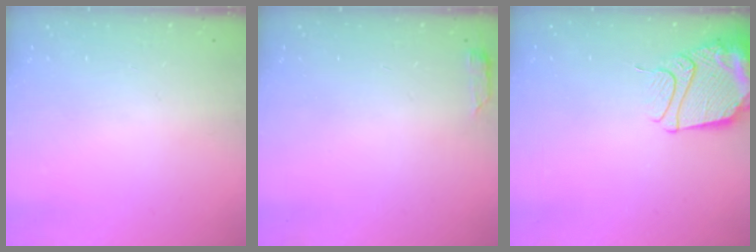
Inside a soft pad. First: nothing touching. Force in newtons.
{"total": 2.9, "press": 2.8, "slide": 0.6}
{"total": 13.8, "press": 13.7, "slide": 1.4}